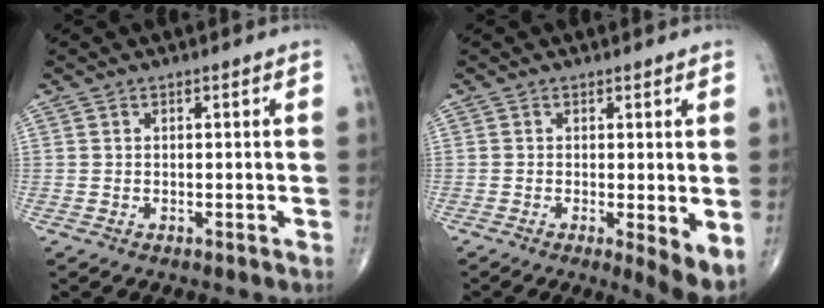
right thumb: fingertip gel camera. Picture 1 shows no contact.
{"total": 4.5, "force": [-0.5, 0.9, 4.4], "torque": [-0.068, -0.015, -0.013]}